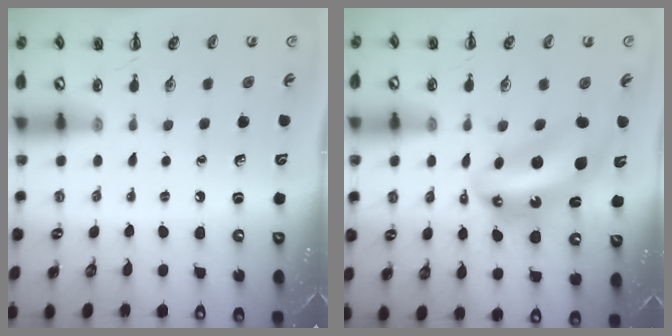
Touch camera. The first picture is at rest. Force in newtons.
{"total": 9.8, "press": 9.5, "slide": 2.6}